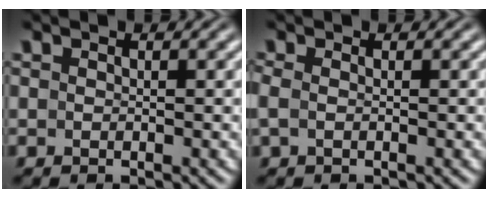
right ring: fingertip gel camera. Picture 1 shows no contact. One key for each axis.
{"total": 1.1, "fx": -0.5, "fy": 0.6, "fz": 0.9, "tx": -0.035, "ty": -0.011, "tz": -0.002}